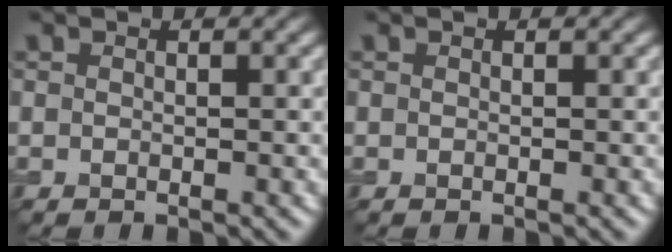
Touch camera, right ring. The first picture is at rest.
{"total": 0.0}